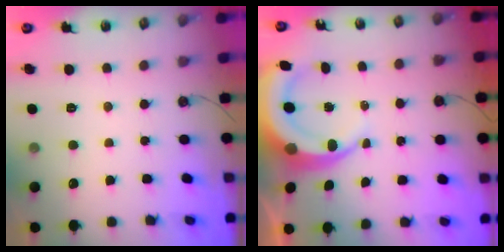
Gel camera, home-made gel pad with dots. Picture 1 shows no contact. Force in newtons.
{"total": 9.2, "press": 9.1, "slide": 1.3}